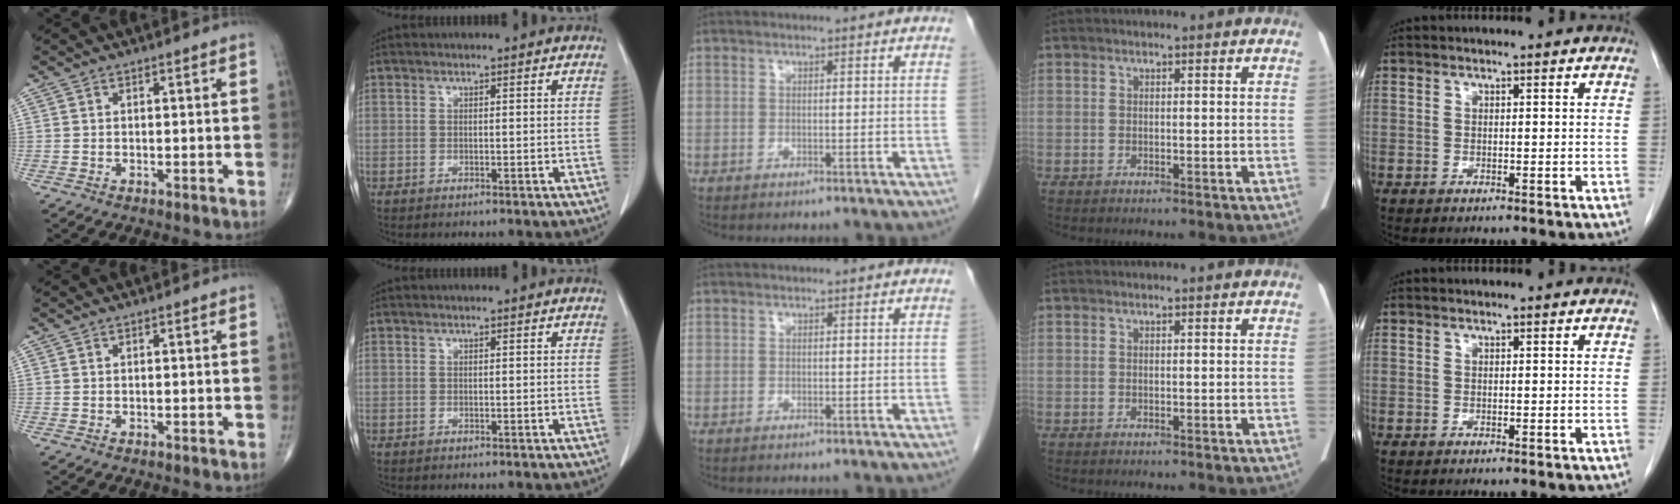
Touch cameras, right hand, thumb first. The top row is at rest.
{}